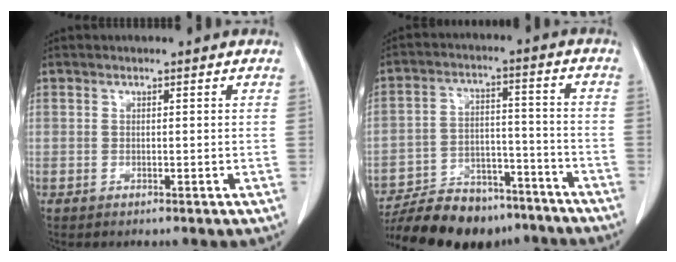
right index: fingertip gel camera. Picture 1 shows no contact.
{"total": 18.4, "force": [-16.0, 6.8, 6.0], "torque": [-0.120, 0.008, -0.239]}